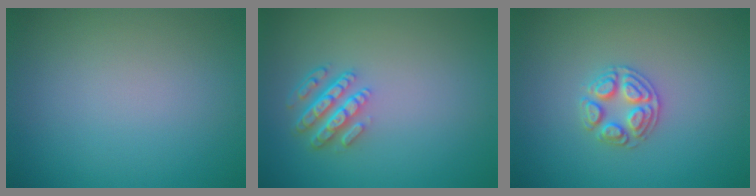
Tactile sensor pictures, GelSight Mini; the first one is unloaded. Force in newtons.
{"total": 4.3, "press": 3.2, "slide": 2.8}
{"total": 2.6, "press": 2.5, "slide": 0.5}